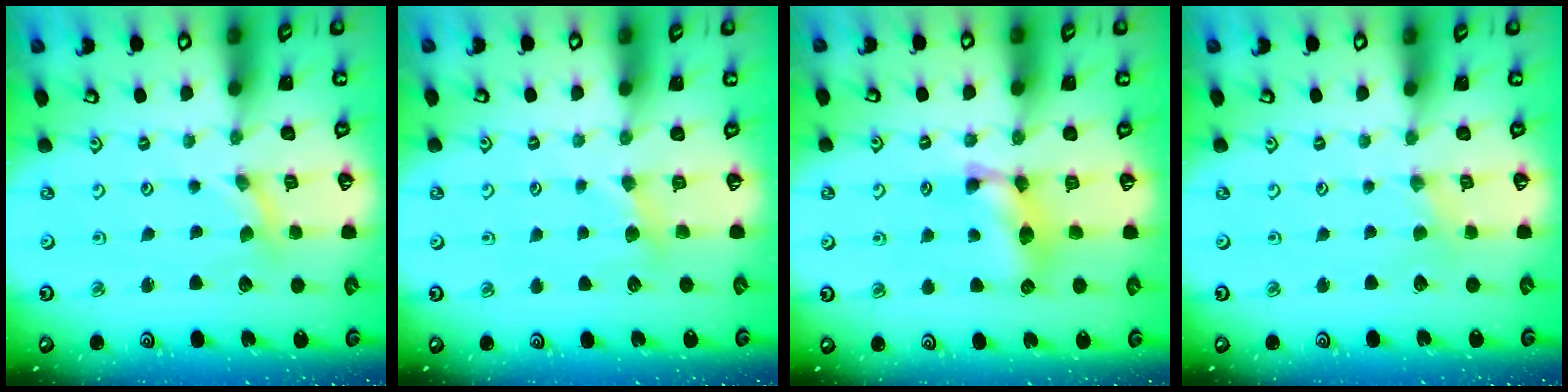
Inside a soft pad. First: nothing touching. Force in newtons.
{"total": 2.8, "press": 2.8, "slide": 0.5}
{"total": 10.5, "press": 10.5, "slide": 0.3}
{"total": 0.7, "press": 0.7, "slide": 0.1}